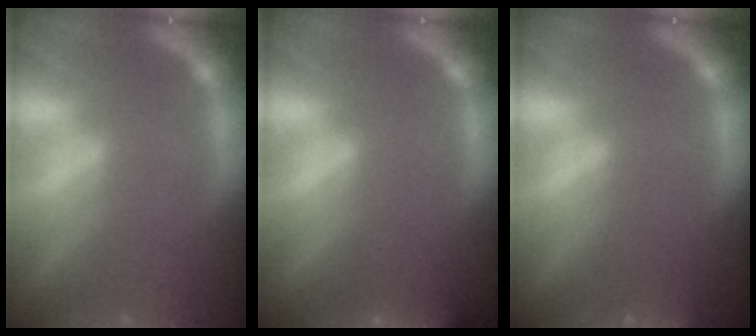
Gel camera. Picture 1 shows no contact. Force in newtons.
{"total": 6.5}
{"total": 1.9}